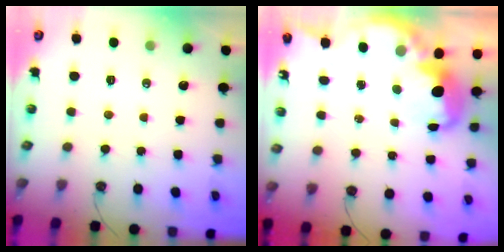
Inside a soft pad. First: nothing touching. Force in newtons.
{"total": 5.3, "press": 5.2, "slide": 0.5}